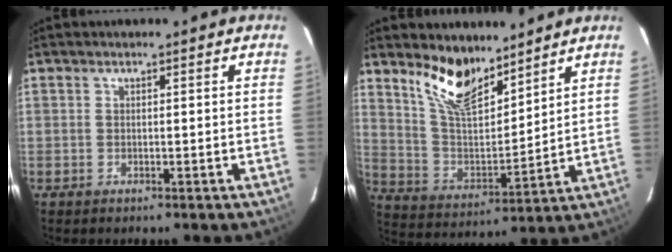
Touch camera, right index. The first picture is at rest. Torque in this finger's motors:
{"motor_torque": [0.94, 0.94, 0.19, 0.08]}